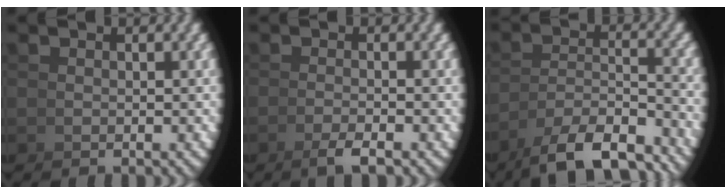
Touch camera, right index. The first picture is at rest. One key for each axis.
{"total": 1.9, "fx": -1.4, "fy": -0.8, "fz": 0.9, "tx": -0.006, "ty": 0.008, "tz": -0.028}
{"total": 8.1, "fx": -6.0, "fy": 3.2, "fz": 4.4, "tx": -0.082, "ty": -0.027, "tz": -0.082}